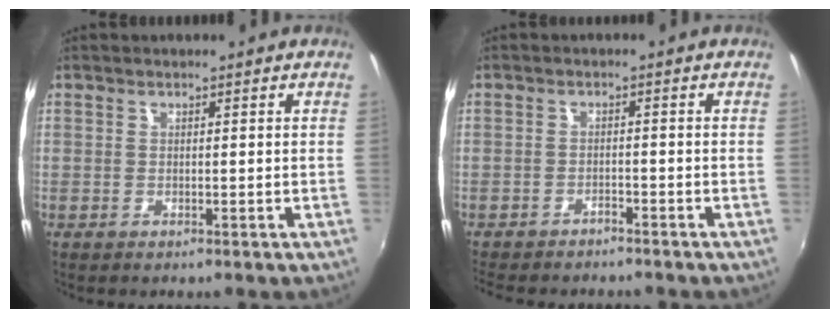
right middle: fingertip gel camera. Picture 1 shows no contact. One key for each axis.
{"total": 4.9, "fx": -4.5, "fy": 1.1, "fz": 1.5, "tx": -0.046, "ty": -0.016, "tz": -0.071}